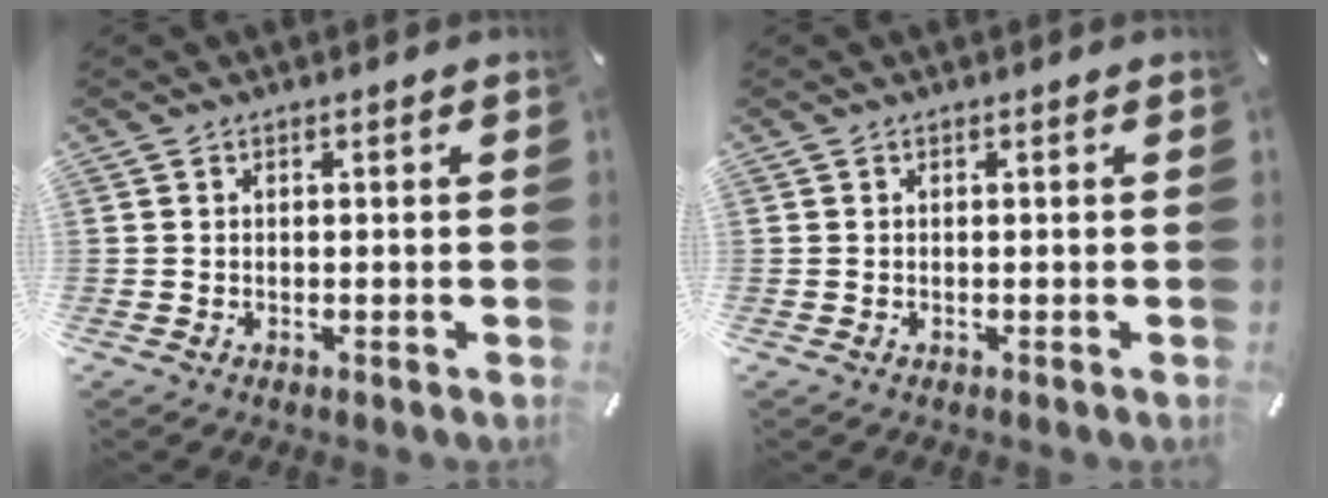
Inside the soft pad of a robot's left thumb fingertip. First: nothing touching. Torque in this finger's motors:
{"motor_torque": [-0.02, -0.01, 0.00, 0.00, 0.00]}